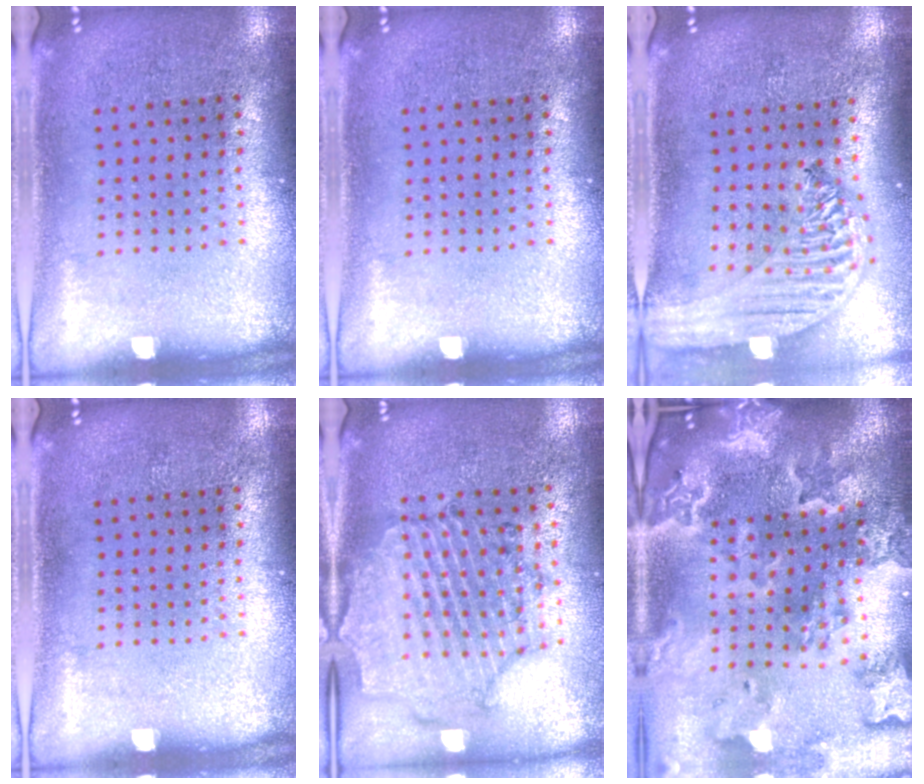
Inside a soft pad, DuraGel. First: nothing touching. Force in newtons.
{"total": 0.0}
{"total": 2.4, "press": 2.1, "slide": 1.3}
{"total": 0.0}
{"total": 1.6, "press": 1.6, "slide": 0.3}
{"total": 4.2, "press": 3.5, "slide": 2.4}